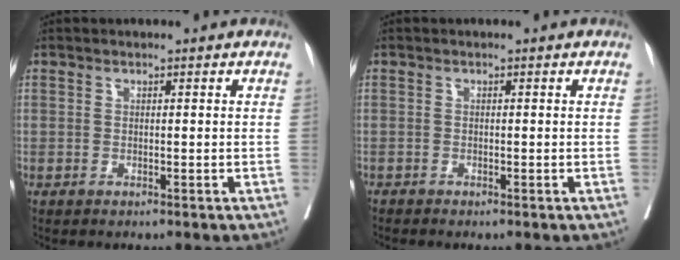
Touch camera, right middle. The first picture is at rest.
{"total": 0.5, "force": [-0.5, 0.0, 0.0], "torque": [-0.006, -0.002, -0.015]}